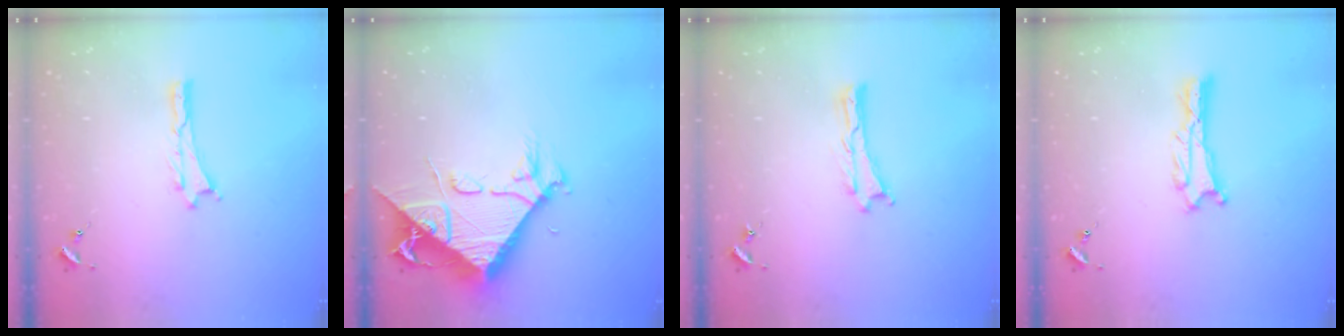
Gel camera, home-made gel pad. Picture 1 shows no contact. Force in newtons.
{"total": 10.6, "press": 10.6, "slide": 1.1}
{"total": 0.0}
{"total": 0.9, "press": 0.9, "slide": 0.1}